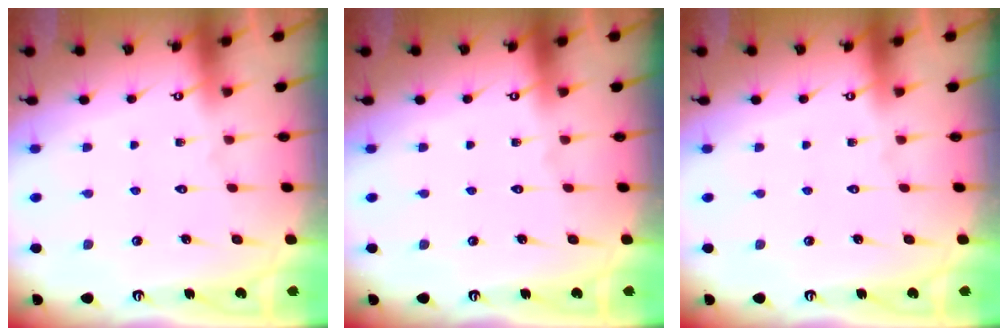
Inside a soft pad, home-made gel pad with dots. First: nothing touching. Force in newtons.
{"total": 0.0}
{"total": 0.0}